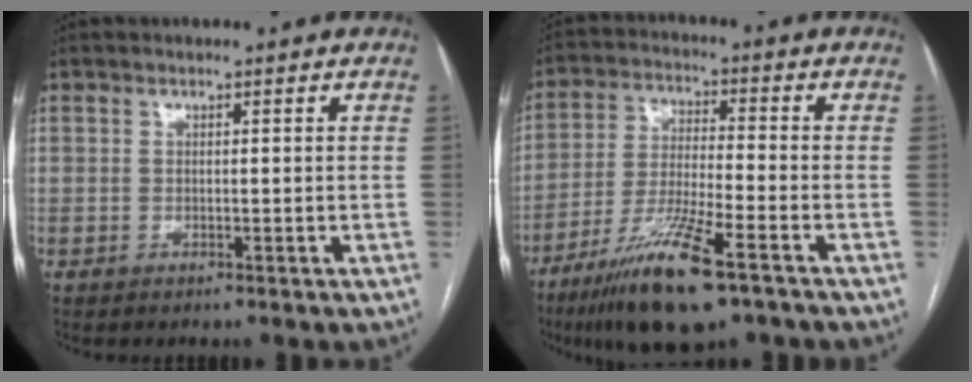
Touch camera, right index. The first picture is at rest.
{"total": 13.5, "force": [-8.3, 1.4, 10.6], "torque": [-0.207, -0.032, -0.147]}